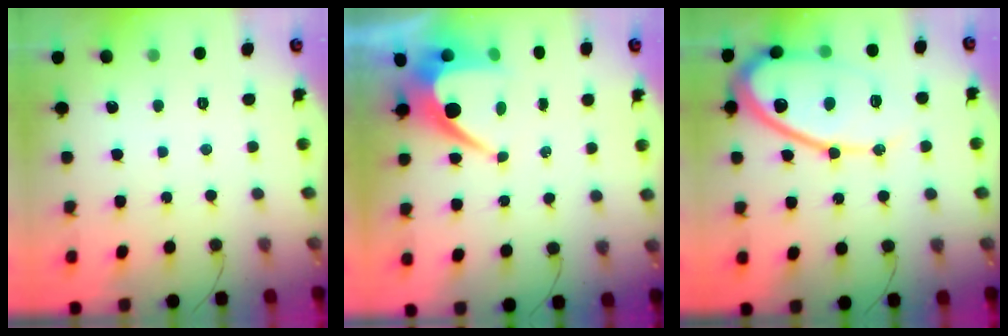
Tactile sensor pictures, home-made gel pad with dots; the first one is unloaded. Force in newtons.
{"total": 9.4, "press": 9.4, "slide": 0.9}
{"total": 17.6, "press": 17.5, "slide": 1.4}